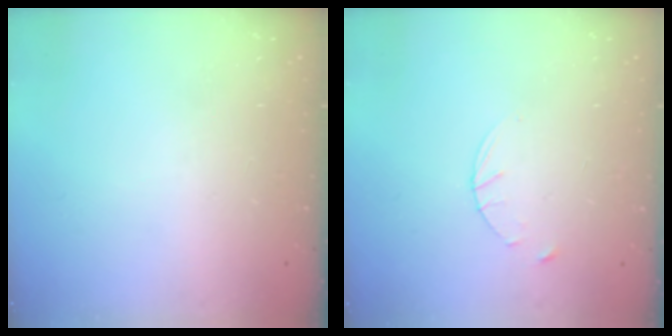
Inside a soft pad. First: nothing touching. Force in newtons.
{"total": 3.6, "press": 3.5, "slide": 0.4}